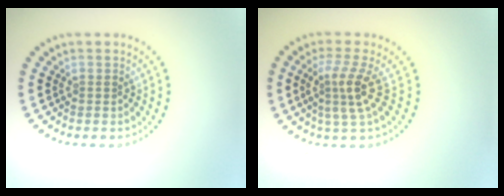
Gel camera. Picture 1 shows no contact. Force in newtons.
{"total": 3.3, "press": 2.4, "slide": 2.2}